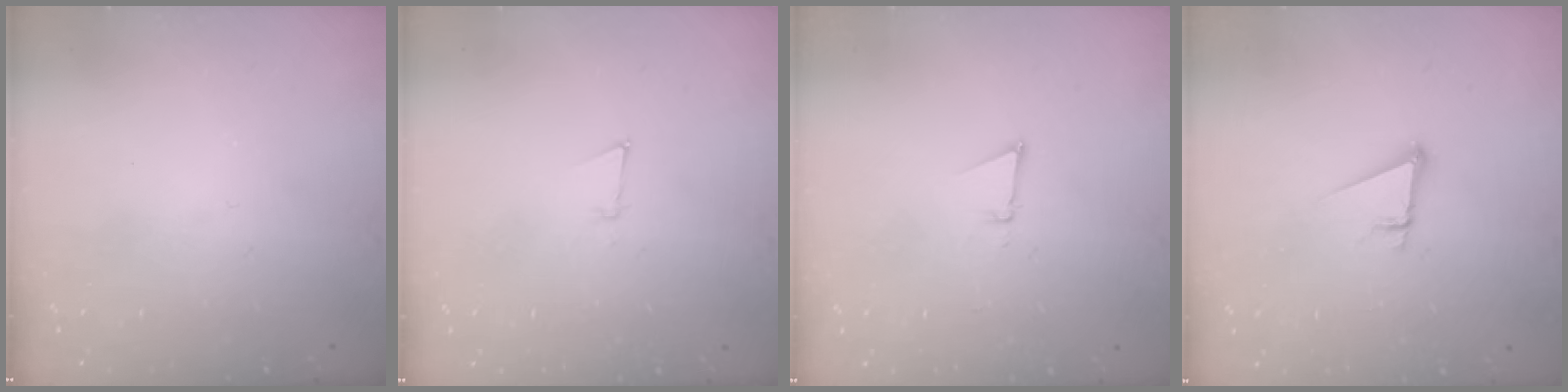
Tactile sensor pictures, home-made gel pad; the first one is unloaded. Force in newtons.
{"total": 3.3, "press": 3.3, "slide": 0.6}
{"total": 3.0, "press": 2.9, "slide": 0.8}
{"total": 3.6, "press": 3.6, "slide": 0.3}